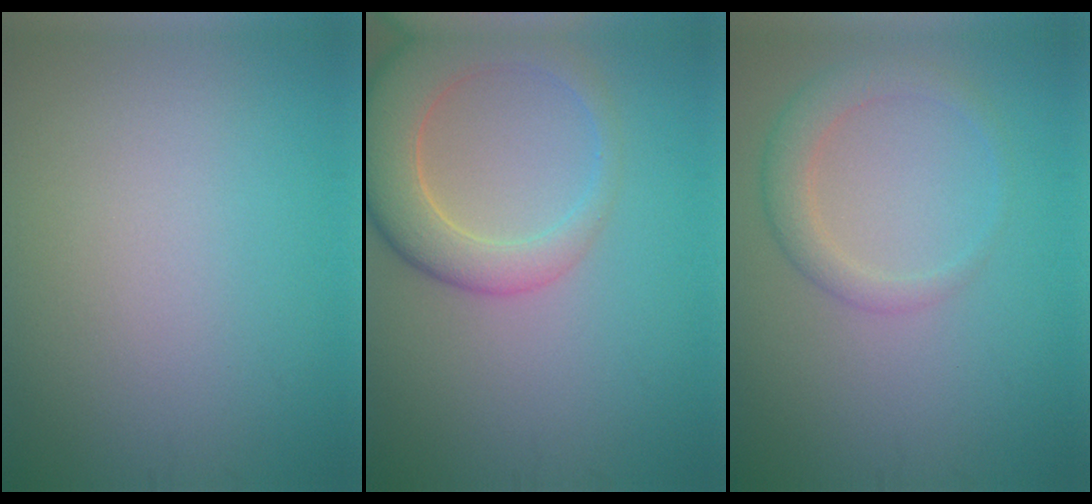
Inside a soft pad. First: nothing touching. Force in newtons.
{"total": 6.5, "press": 6.4, "slide": 0.5}
{"total": 2.8, "press": 2.8, "slide": 0.2}